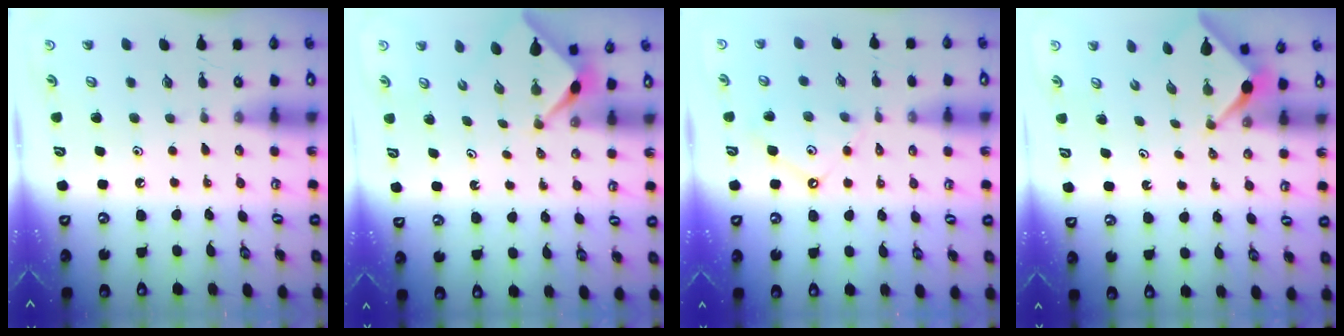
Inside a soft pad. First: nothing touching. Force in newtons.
{"total": 2.4, "press": 2.3, "slide": 0.3}
{"total": 6.1, "press": 6.1, "slide": 0.6}
{"total": 2.3, "press": 2.3, "slide": 0.3}